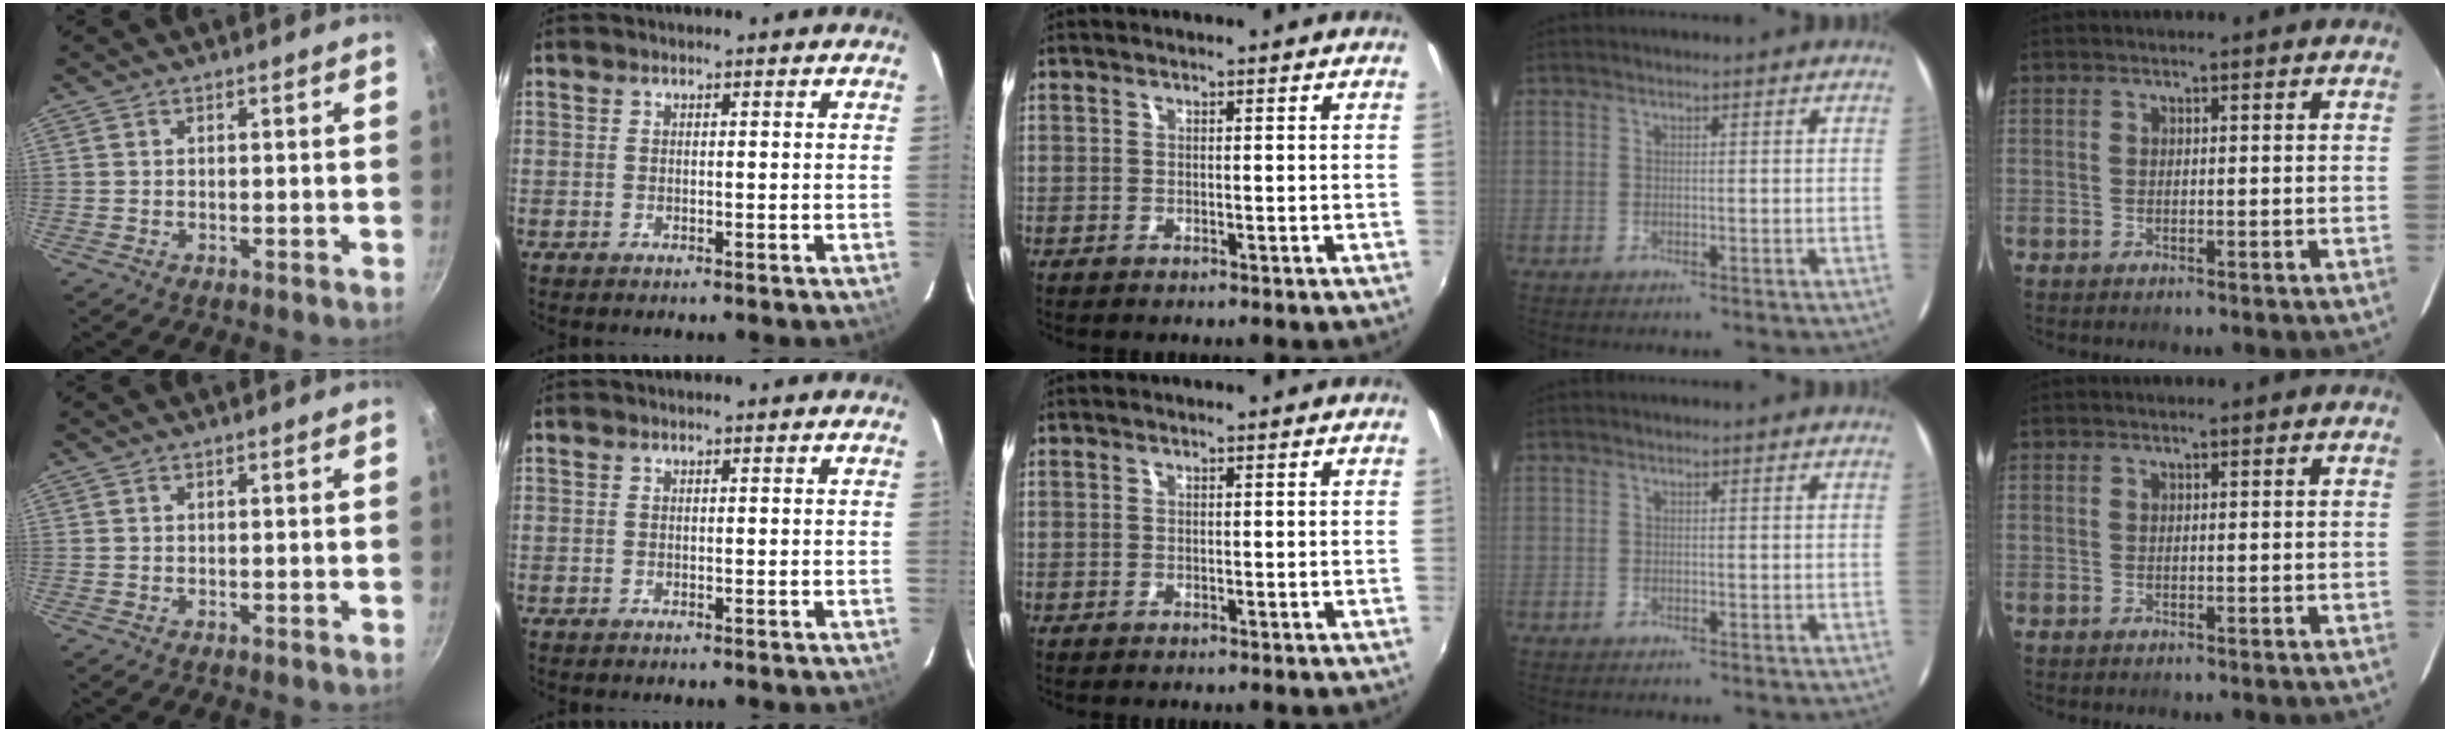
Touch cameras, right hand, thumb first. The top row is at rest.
{}